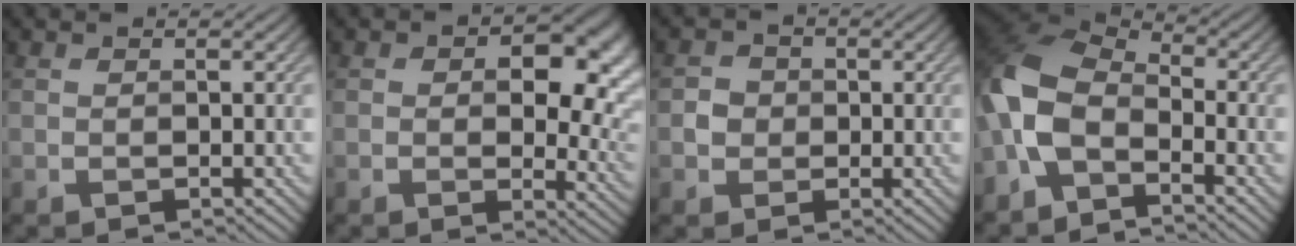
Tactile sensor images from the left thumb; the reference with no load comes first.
{"total": 12.4, "force": [2.7, 7.1, 9.8], "torque": [-0.115, -0.013, 0.047]}
{"total": 2.7, "force": [-0.2, 2.6, 0.7], "torque": [-0.015, -0.002, -0.008]}
{"total": 10.4, "force": [-3.8, 5.7, 7.8], "torque": [-0.175, 0.005, -0.093]}